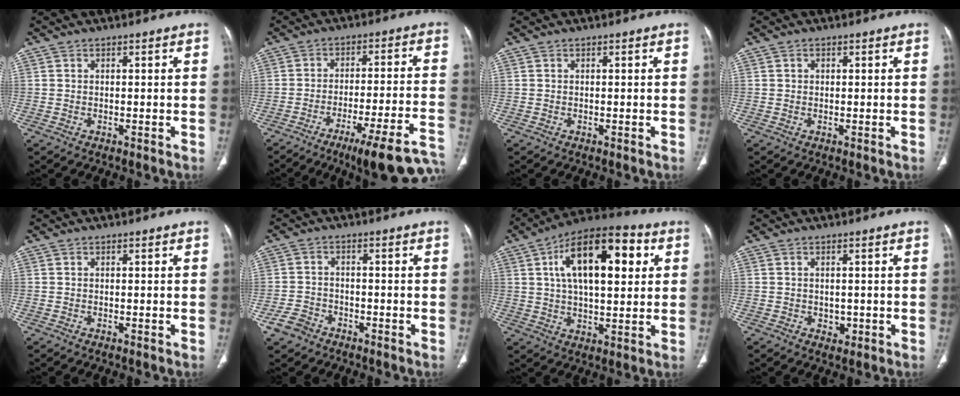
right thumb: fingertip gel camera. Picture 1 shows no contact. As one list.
[{"total": 18.1, "force": [-11.5, 2.4, 13.8], "torque": [-0.160, 0.061, -0.167]}, {"total": 0.0}, {"total": 0.7, "force": [0.2, 0.6, 0.3], "torque": [-0.001, 0.001, 0.003]}, {"total": 0.0}, {"total": 4.2, "force": [-2.8, 2.9, 1.3], "torque": [-0.025, 0.019, -0.047]}, {"total": 19.7, "force": [5.6, 9.1, 16.5], "torque": [-0.239, 0.011, 0.081]}, {"total": 1.7, "force": [-0.3, 1.4, 0.9], "torque": [-0.008, 0.000, 0.001]}]